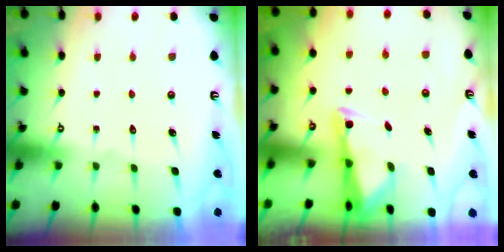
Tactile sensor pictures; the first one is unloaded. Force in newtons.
{"total": 2.5, "press": 2.5, "slide": 0.3}